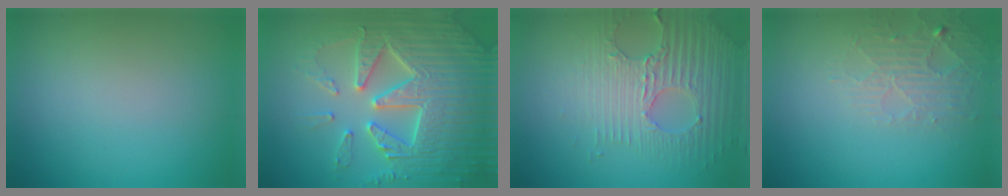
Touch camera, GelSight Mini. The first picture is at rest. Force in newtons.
{"total": 7.7, "press": 7.5, "slide": 1.6}
{"total": 4.3, "press": 4.0, "slide": 1.5}
{"total": 2.6, "press": 2.6, "slide": 0.4}